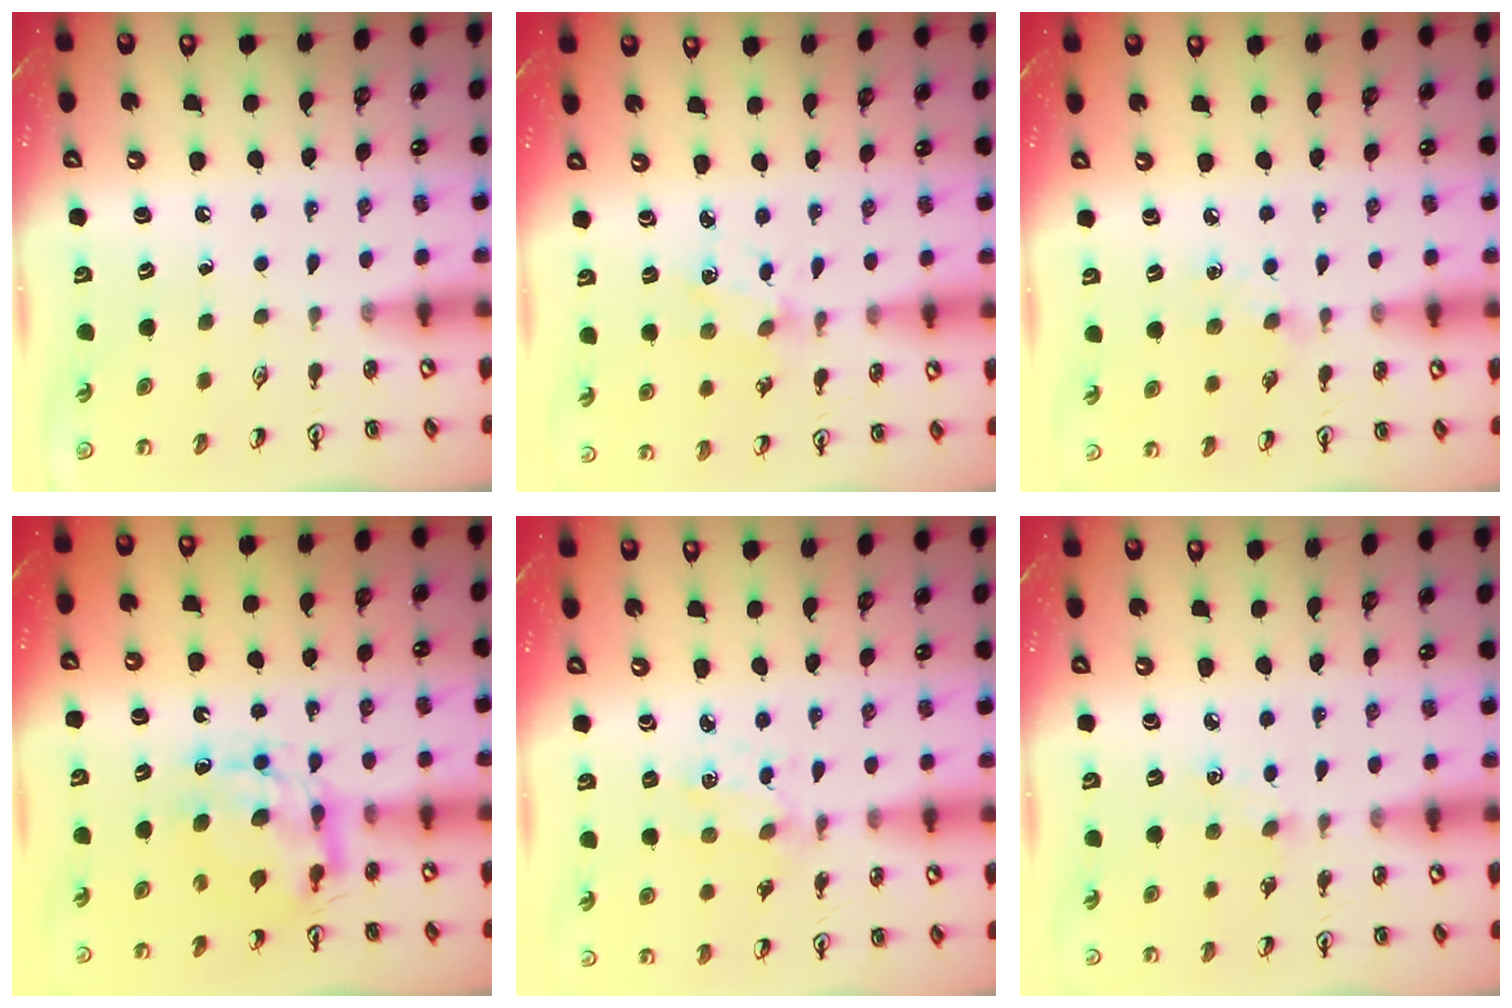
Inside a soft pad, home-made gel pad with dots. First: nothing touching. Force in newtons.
{"total": 2.3, "press": 2.3, "slide": 0.3}
{"total": 5.2, "press": 5.1, "slide": 0.7}
{"total": 9.1, "press": 9.1, "slide": 0.3}
{"total": 1.3, "press": 1.3, "slide": 0.1}
{"total": 4.3, "press": 4.3, "slide": 0.5}